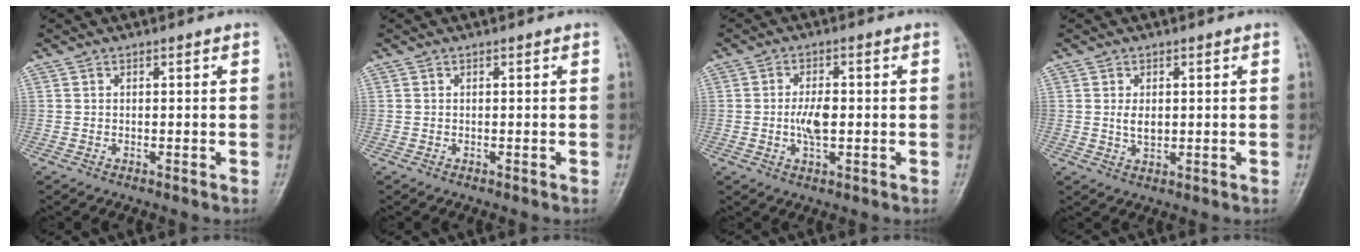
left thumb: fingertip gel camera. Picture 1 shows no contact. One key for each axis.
{"total": 0.0}
{"total": 5.7, "fx": -0.4, "fy": 2.7, "fz": 5.0, "tx": -0.093, "ty": 0.003, "tz": -0.009}
{"total": 3.6, "fx": 0.4, "fy": 2.2, "fz": 2.8, "tx": -0.045, "ty": -0.002, "tz": 0.011}